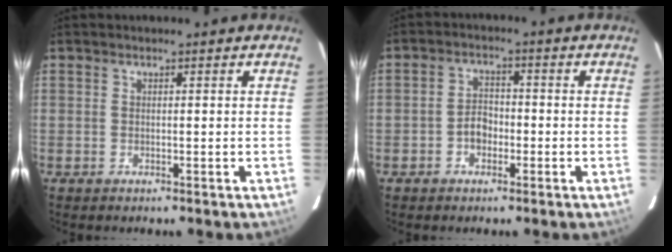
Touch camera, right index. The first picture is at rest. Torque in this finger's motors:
{"motor_torque": [0.64, 0.60, 0.01, 0.00]}